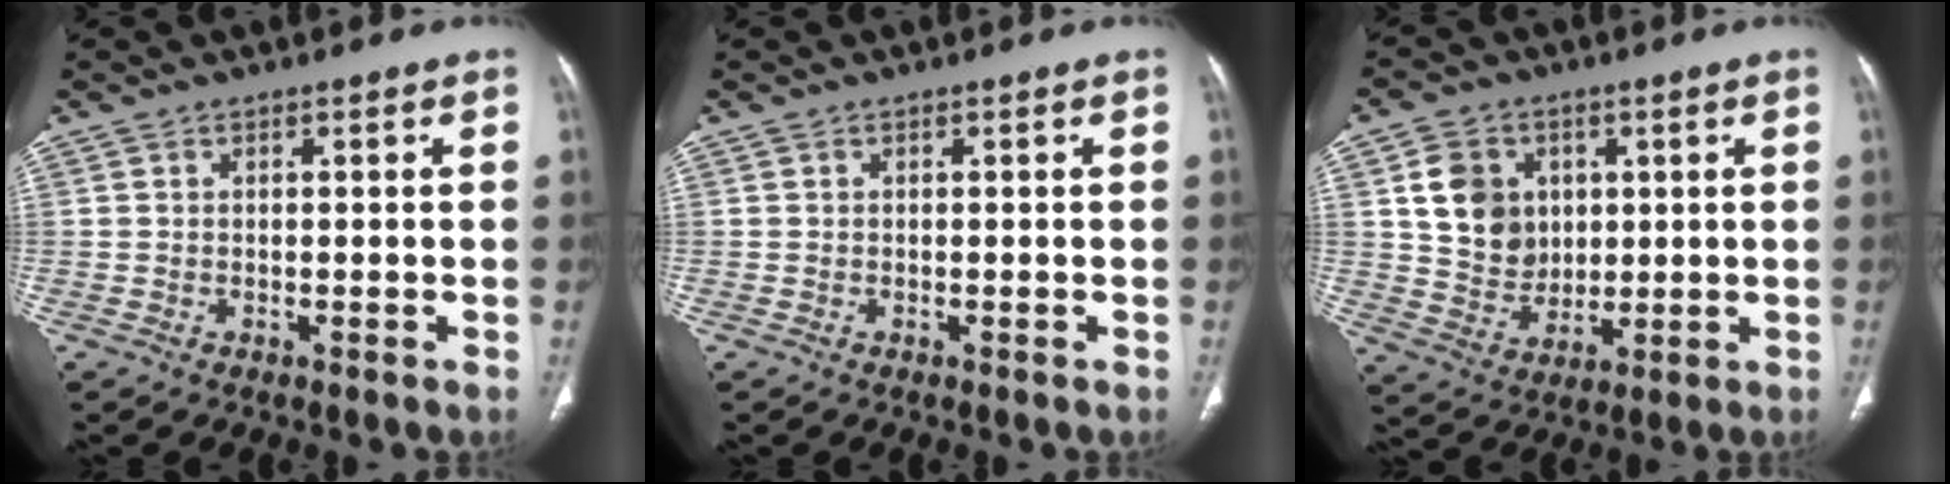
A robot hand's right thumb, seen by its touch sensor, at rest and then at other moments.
{"total": 0.0}
{"total": 10.8, "force": [2.9, 9.1, 5.0], "torque": [-0.053, -0.015, 0.062]}